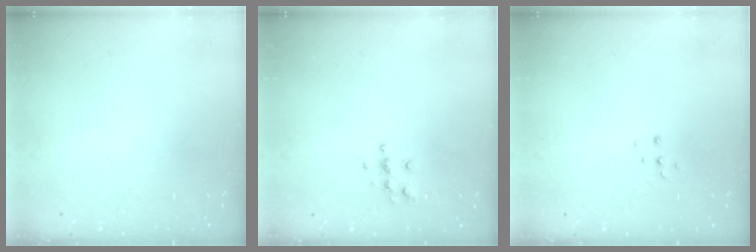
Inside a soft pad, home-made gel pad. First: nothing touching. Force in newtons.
{"total": 4.4, "press": 4.4, "slide": 0.3}
{"total": 4.7, "press": 4.7, "slide": 0.4}